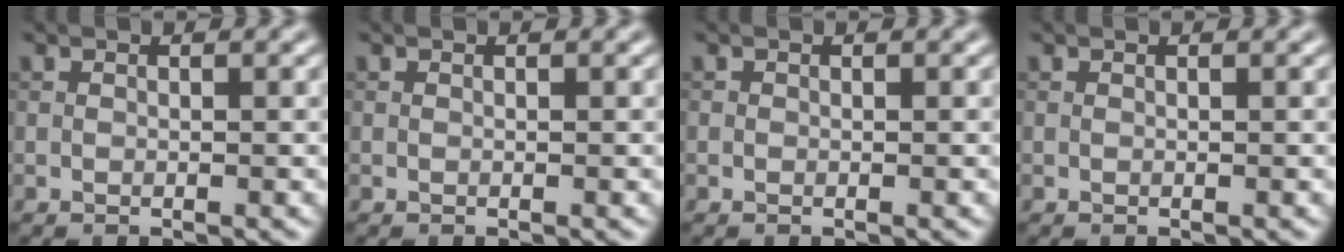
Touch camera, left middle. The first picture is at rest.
{"total": 0.0}
{"total": 0.0}
{"total": 0.0}